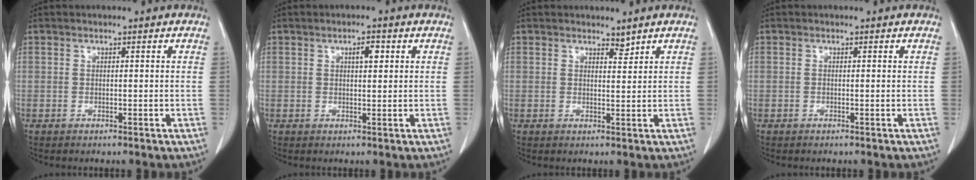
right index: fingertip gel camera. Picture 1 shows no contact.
{"total": 2.2, "force": [0.9, 0.7, 1.9], "torque": [-0.033, -0.001, 0.012]}
{"total": 1.3, "force": [1.3, 0.3, 0.3], "torque": [-0.009, -0.006, 0.021]}
{"total": 0.0}